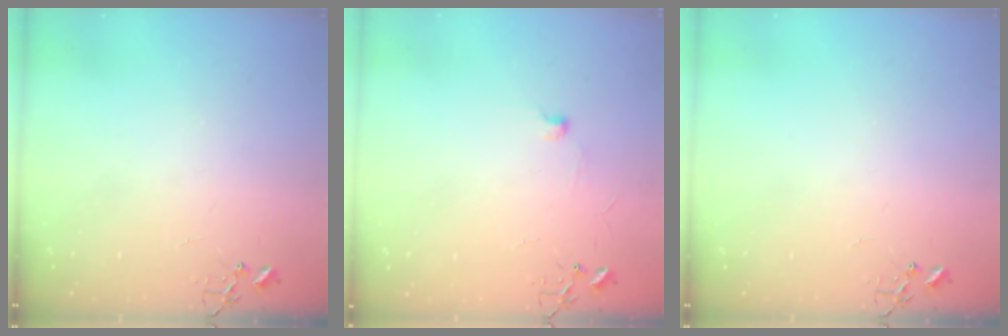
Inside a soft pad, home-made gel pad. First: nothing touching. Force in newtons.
{"total": 5.6, "press": 5.6, "slide": 0.7}
{"total": 0.0}